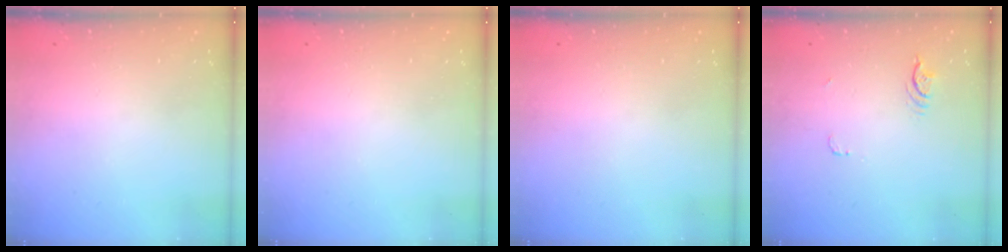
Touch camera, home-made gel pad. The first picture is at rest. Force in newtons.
{"total": 0.0}
{"total": 0.0}
{"total": 3.9, "press": 3.6, "slide": 1.7}